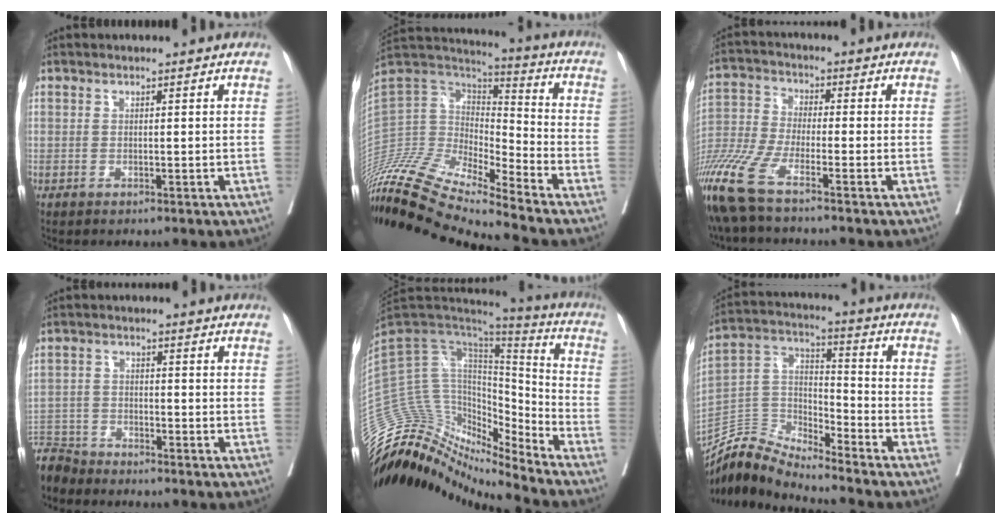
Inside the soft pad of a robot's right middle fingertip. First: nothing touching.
{"total": 23.3, "force": [-20.7, 1.7, 10.5], "torque": [-0.228, 0.006, -0.379]}
{"total": 12.3, "force": [-9.2, 0.7, 8.2], "torque": [-0.185, -0.033, -0.183]}
{"total": 6.4, "force": [-6.3, 0.6, -0.4], "torque": [0.009, -0.001, -0.126]}
{"total": 19.0, "force": [-18.2, 3.4, 4.7], "torque": [-0.057, 0.090, -0.293]}
{"total": 10.2, "force": [-10.1, 0.7, 0.5], "torque": [-0.013, 0.050, -0.198]}